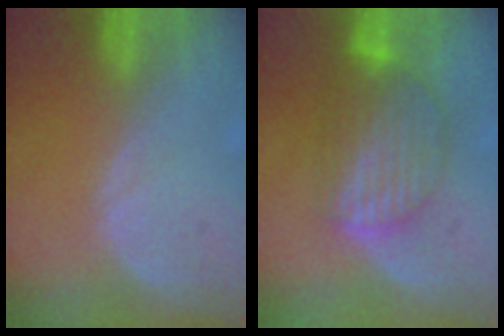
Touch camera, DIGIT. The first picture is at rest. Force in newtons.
{"total": 7.5, "press": 7.1, "slide": 2.4}